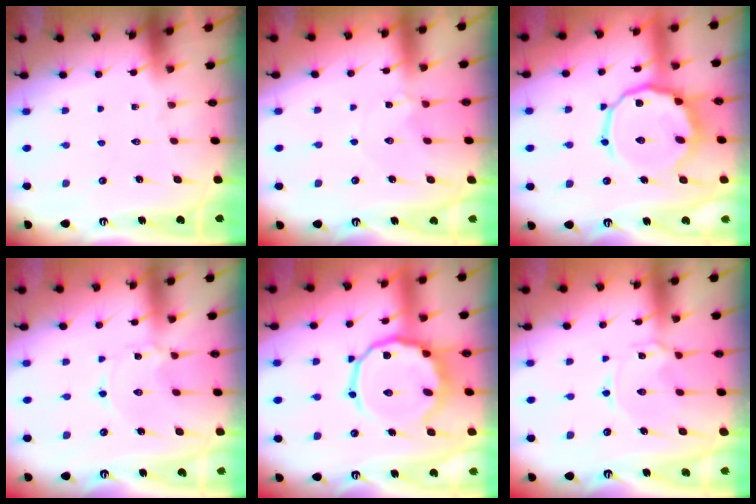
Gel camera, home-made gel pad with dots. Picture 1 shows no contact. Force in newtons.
{"total": 1.2, "press": 1.2, "slide": 0.3}
{"total": 12.9, "press": 12.7, "slide": 2.1}
{"total": 0.7, "press": 0.7, "slide": 0.1}
{"total": 13.9, "press": 13.7, "slide": 2.4}
{"total": 2.8, "press": 2.7, "slide": 0.5}